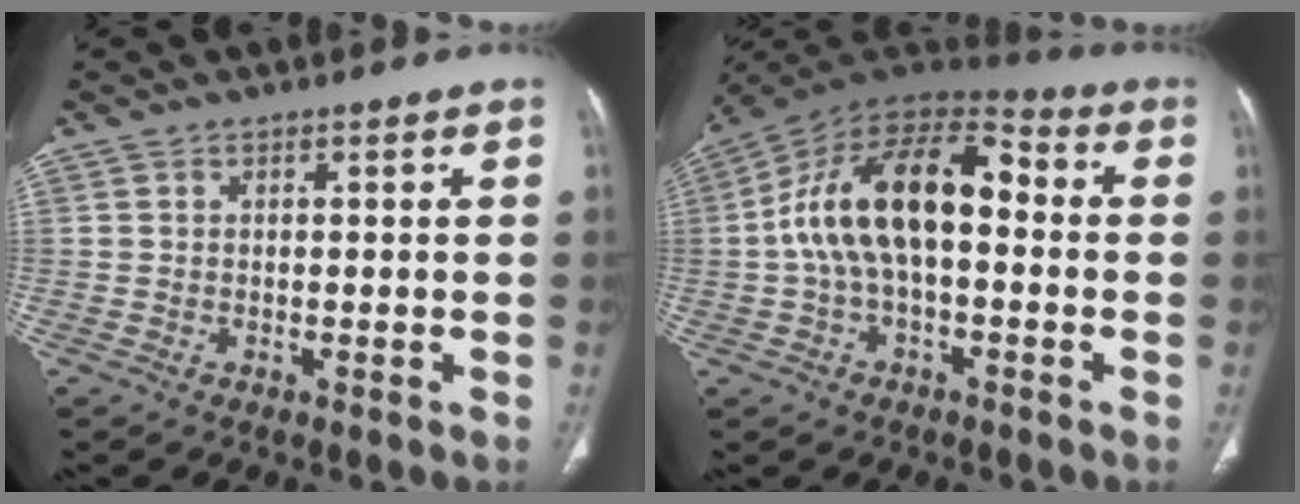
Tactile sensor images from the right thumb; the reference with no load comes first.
{"total": 18.2, "force": [0.1, 9.5, 15.5], "torque": [-0.267, 0.049, -0.008]}